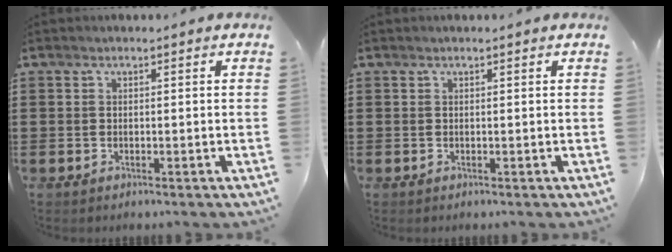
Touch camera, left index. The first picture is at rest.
{"total": 0.0}